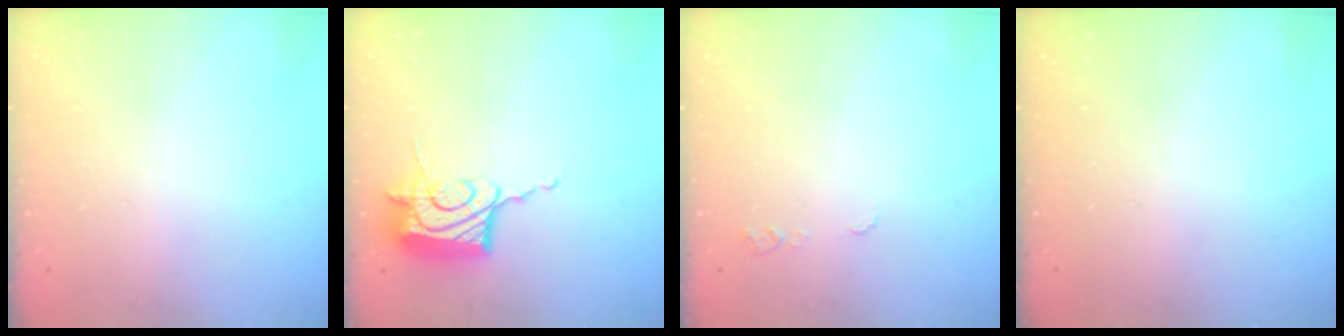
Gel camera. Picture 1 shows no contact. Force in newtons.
{"total": 17.2, "press": 17.1, "slide": 0.7}
{"total": 5.3, "press": 5.2, "slide": 0.5}
{"total": 0.0}